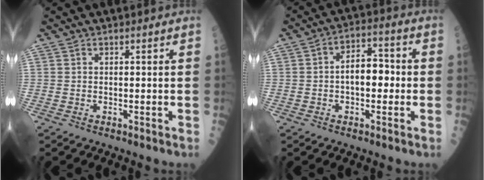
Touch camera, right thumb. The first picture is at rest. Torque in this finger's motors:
{"motor_torque": [1.18, 1.17, 0.72, -0.32, 0.18]}